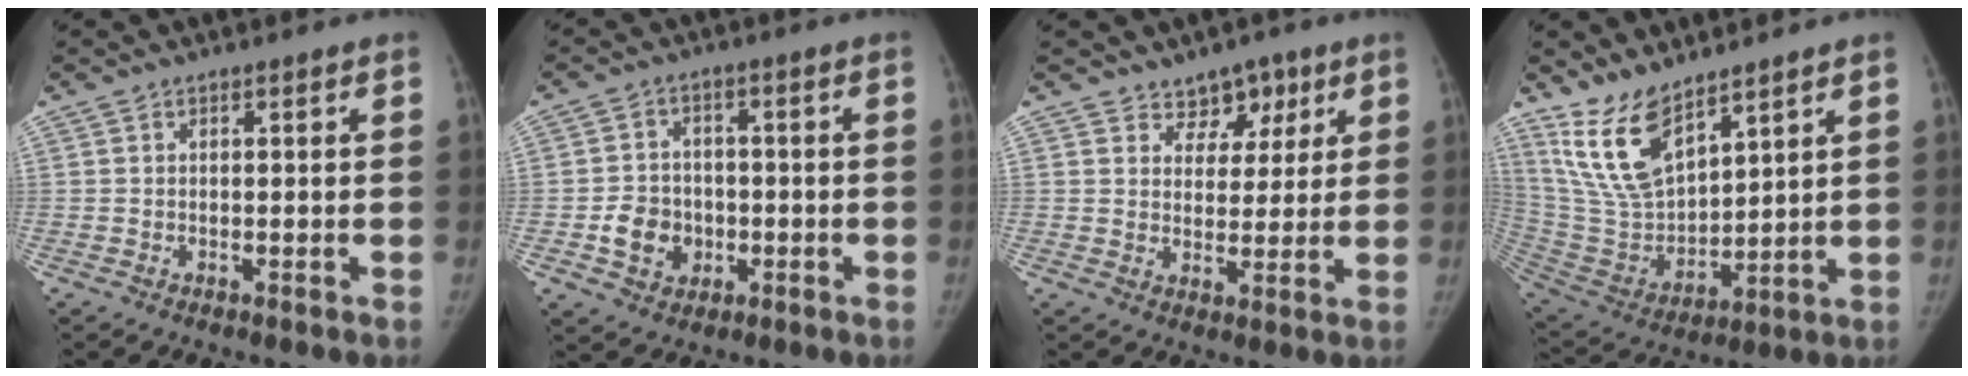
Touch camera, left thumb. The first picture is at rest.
{"total": 7.7, "force": [-2.0, 6.6, 3.4], "torque": [-0.031, 0.013, -0.031]}
{"total": 5.9, "force": [3.8, 4.2, 1.5], "torque": [0.021, -0.019, 0.059]}
{"total": 13.8, "force": [9.8, 5.8, 7.9], "torque": [-0.124, -0.056, 0.216]}